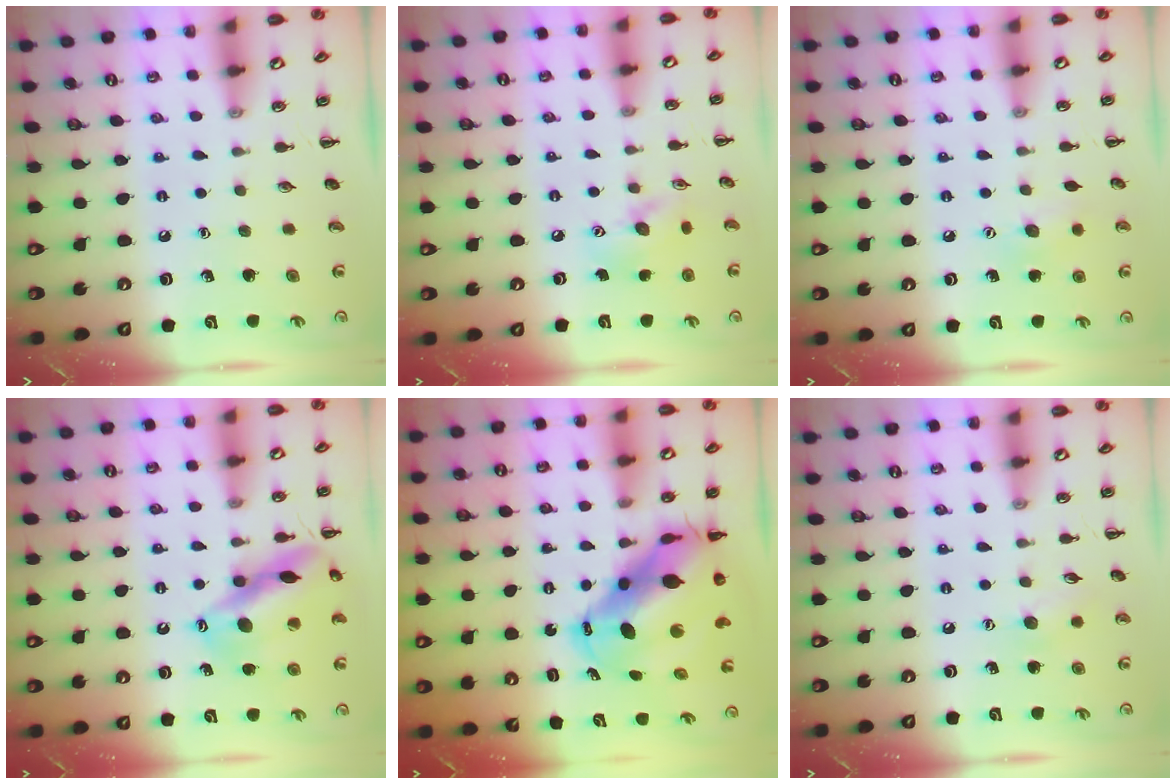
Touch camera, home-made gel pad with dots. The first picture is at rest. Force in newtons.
{"total": 9.7, "press": 9.7, "slide": 1.1}
{"total": 7.0, "press": 6.9, "slide": 1.5}
{"total": 16.2, "press": 16.0, "slide": 2.5}
{"total": 13.2, "press": 12.7, "slide": 3.8}
{"total": 6.3, "press": 6.2, "slide": 1.2}